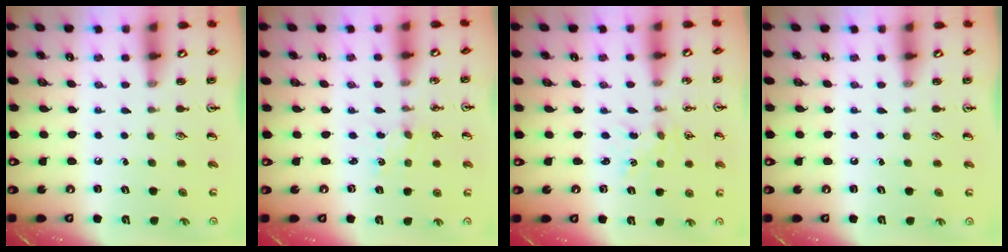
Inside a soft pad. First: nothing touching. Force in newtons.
{"total": 0.0}
{"total": 0.0}
{"total": 0.0}